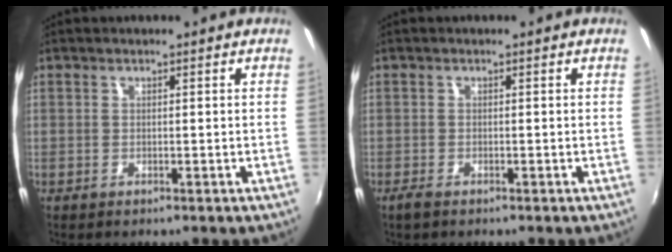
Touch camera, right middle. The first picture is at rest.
{"total": 1.6, "force": [-1.3, 0.3, 1.0], "torque": [-0.021, -0.006, -0.022]}